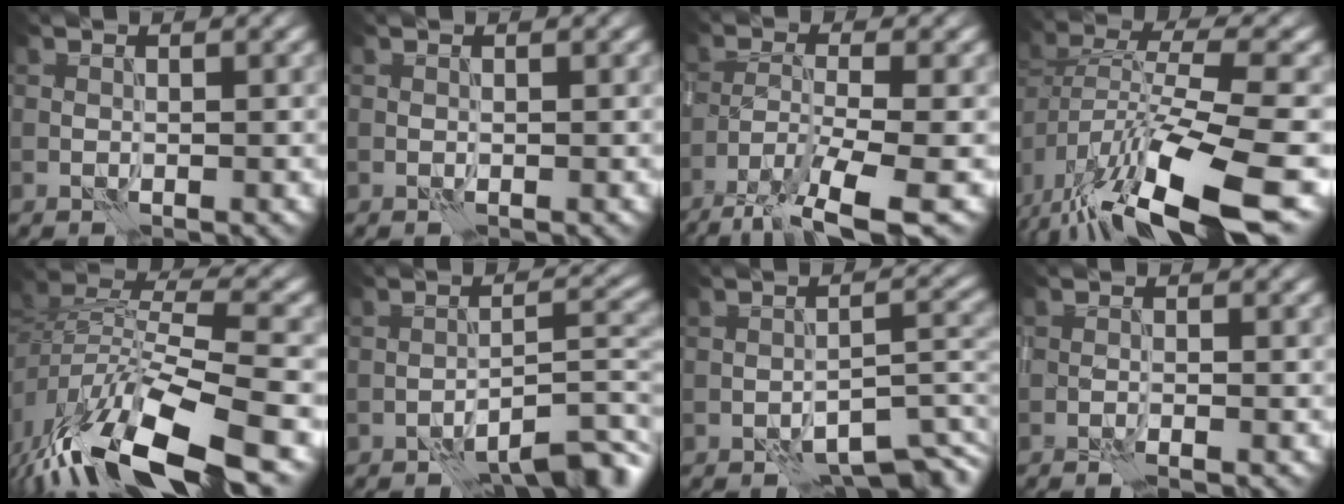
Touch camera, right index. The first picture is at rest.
{"total": 0.0}
{"total": 8.5, "force": [-5.9, 1.6, 5.9], "torque": [-0.101, -0.003, -0.107]}
{"total": 12.5, "force": [-6.8, 4.7, 9.4], "torque": [-0.177, -0.006, -0.108]}
{"total": 13.2, "force": [-8.4, 5.2, 8.7], "torque": [-0.169, -0.003, -0.146]}
{"total": 6.7, "force": [-4.8, 1.8, 4.4], "torque": [-0.048, 0.017, -0.070]}
{"total": 5.9, "force": [-4.2, 2.1, 3.6], "torque": [-0.038, 0.009, -0.059]}
{"total": 1.0, "force": [-0.8, 0.0, 0.7], "torque": [-0.008, 0.002, -0.017]}